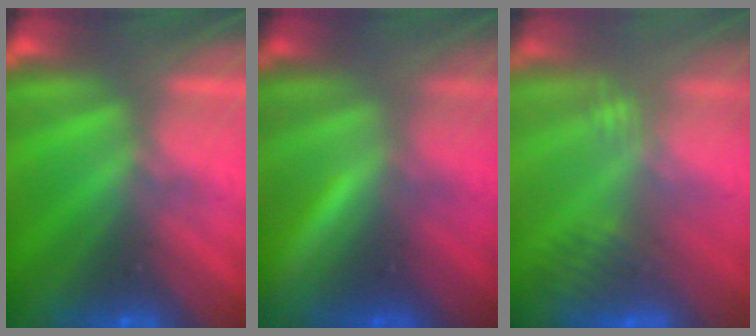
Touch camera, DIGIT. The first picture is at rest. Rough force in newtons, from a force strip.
{"total": 1.7}
{"total": 2.7}